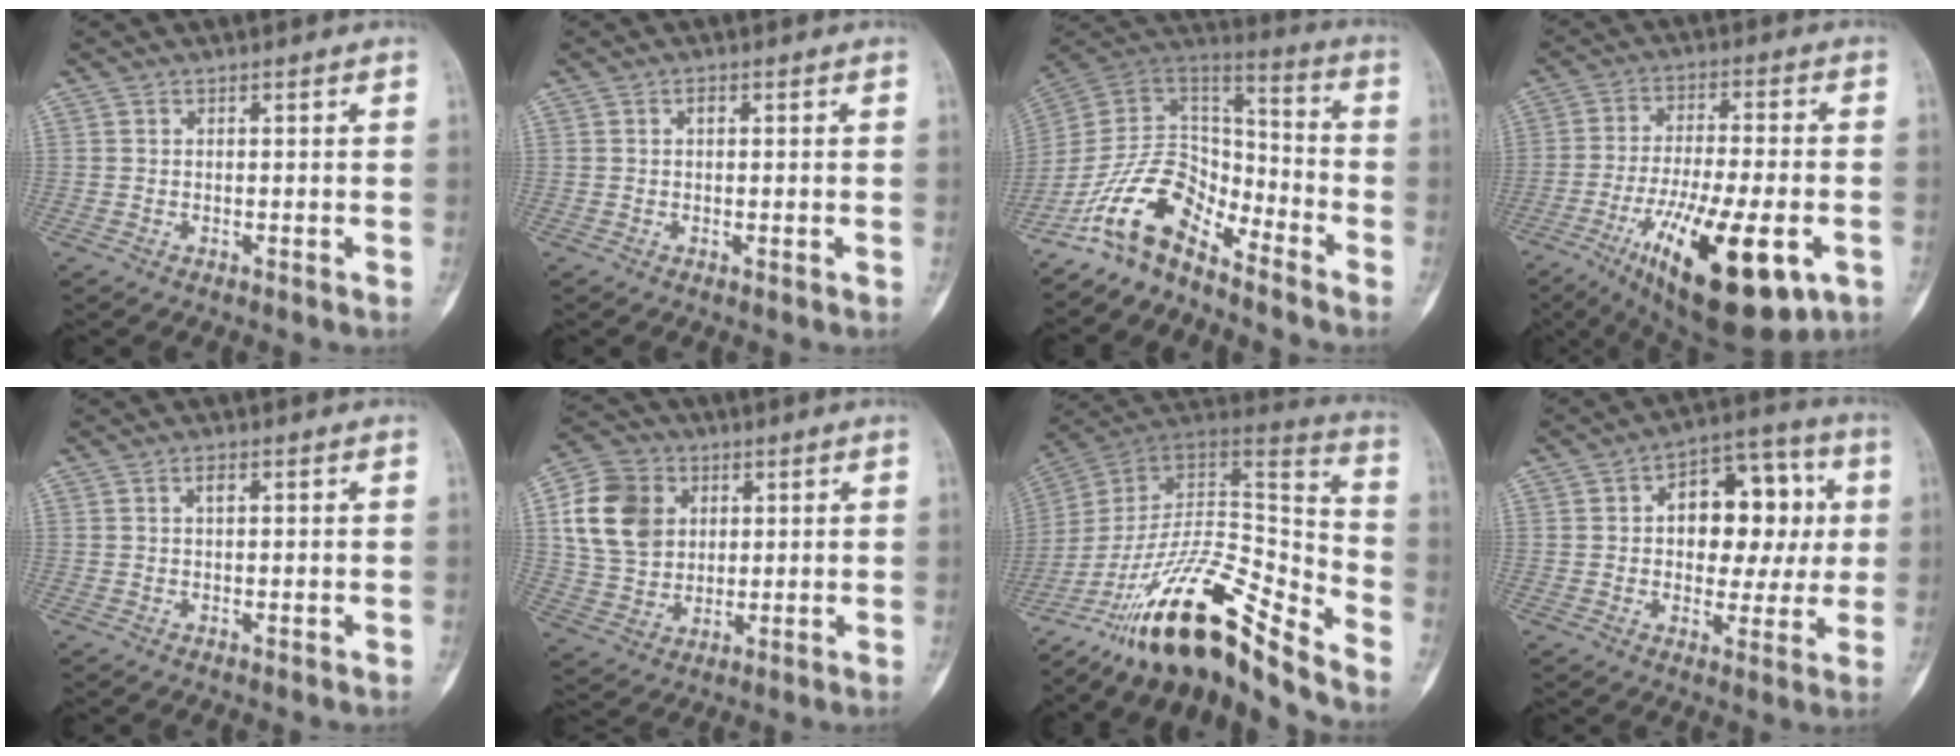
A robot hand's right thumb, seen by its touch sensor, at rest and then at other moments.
{"total": 1.4, "force": [0.2, 0.8, 1.2], "torque": [-0.020, 0.000, 0.001]}
{"total": 13.5, "force": [-10.0, 6.5, 6.3], "torque": [-0.098, 0.108, -0.200]}
{"total": 22.8, "force": [-8.6, 7.7, 19.6], "torque": [-0.313, -0.002, -0.123]}
{"total": 1.7, "force": [0.5, 0.7, 1.4], "torque": [-0.026, -0.001, 0.007]}
{"total": 13.8, "force": [3.6, 11.1, 7.4], "torque": [-0.115, 0.002, 0.065]}
{"total": 23.4, "force": [-17.0, 6.0, 14.9], "torque": [-0.238, 0.107, -0.295]}
{"total": 16.1, "force": [2.4, 10.0, 12.3], "torque": [-0.117, 0.025, 0.032]}